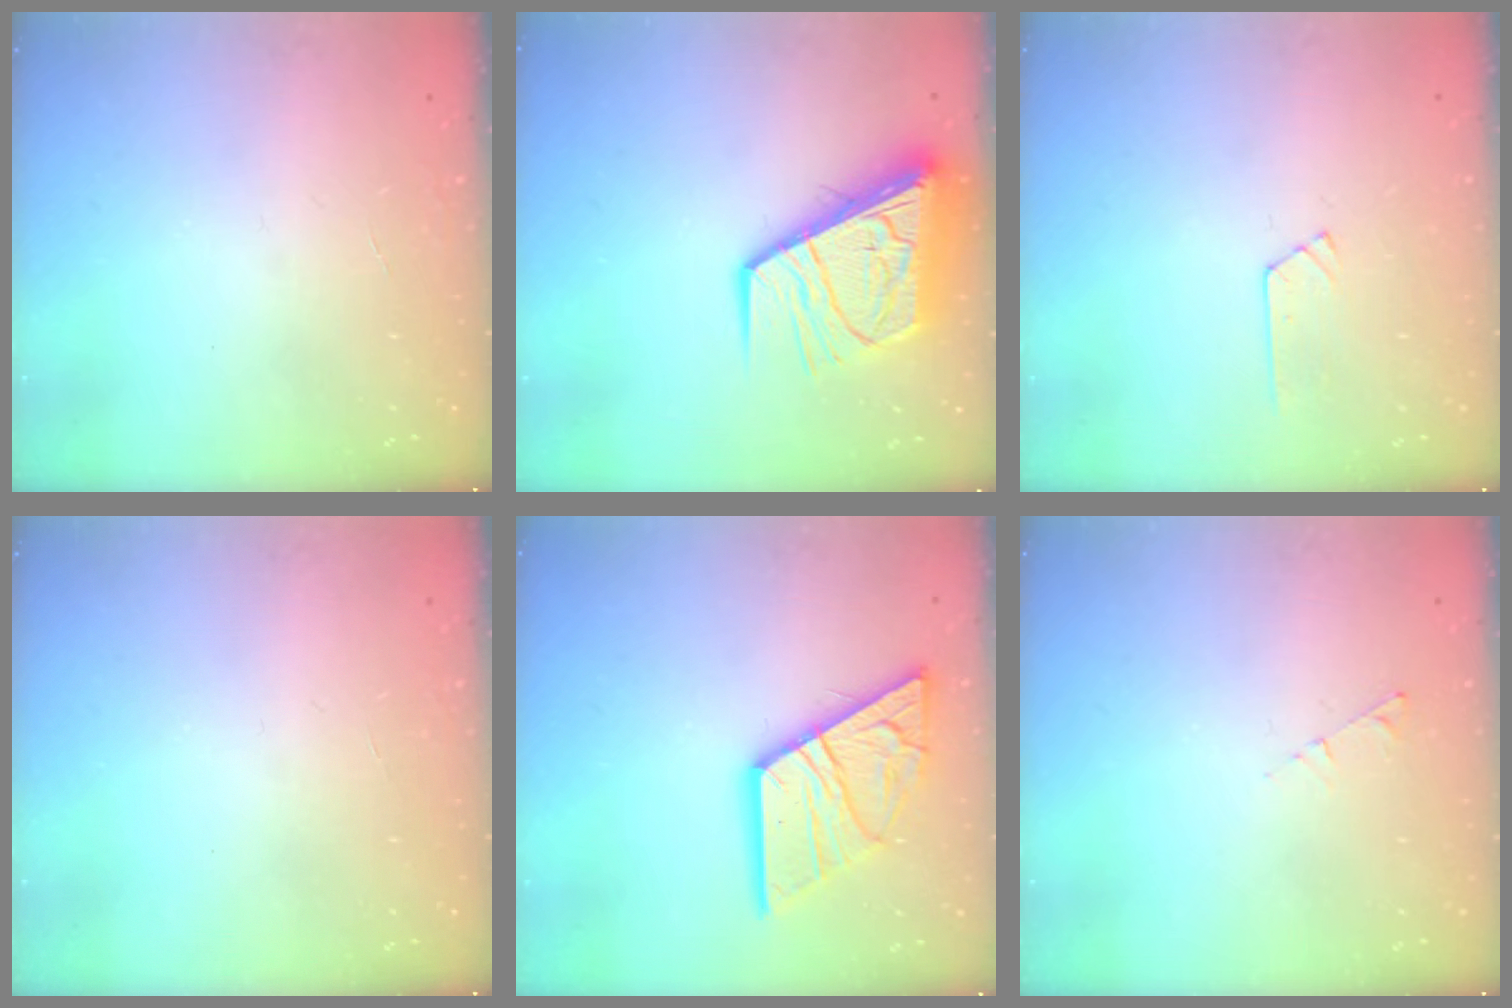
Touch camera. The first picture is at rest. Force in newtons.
{"total": 14.4, "press": 14.3, "slide": 1.6}
{"total": 6.1, "press": 6.0, "slide": 0.7}
{"total": 0.0}
{"total": 19.5, "press": 19.4, "slide": 1.9}
{"total": 2.9, "press": 2.9, "slide": 0.4}